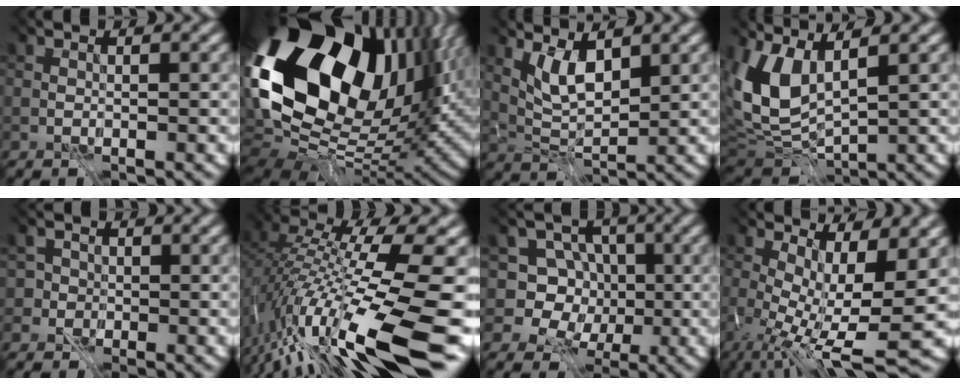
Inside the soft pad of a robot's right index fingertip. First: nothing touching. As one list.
[{"total": 19.2, "force": [4.4, 11.5, 14.7], "torque": [-0.282, -0.004, 0.105]}, {"total": 2.1, "force": [0.1, 0.3, 2.1], "torque": [-0.052, -0.023, 0.029]}, {"total": 6.6, "force": [0.6, 3.1, 5.8], "torque": [-0.154, -0.009, 0.035]}, {"total": 1.9, "force": [-1.1, 1.4, -0.4], "torque": [0.003, -0.002, -0.025]}, {"total": 14.8, "force": [-7.5, 1.4, 12.7], "torque": [-0.238, 0.004, -0.110]}, {"total": 3.9, "force": [-1.7, 3.4, 0.8], "torque": [0.002, -0.013, -0.031]}, {"total": 10.3, "force": [-1.8, 3.2, 9.6], "torque": [-0.153, -0.026, 0.011]}]